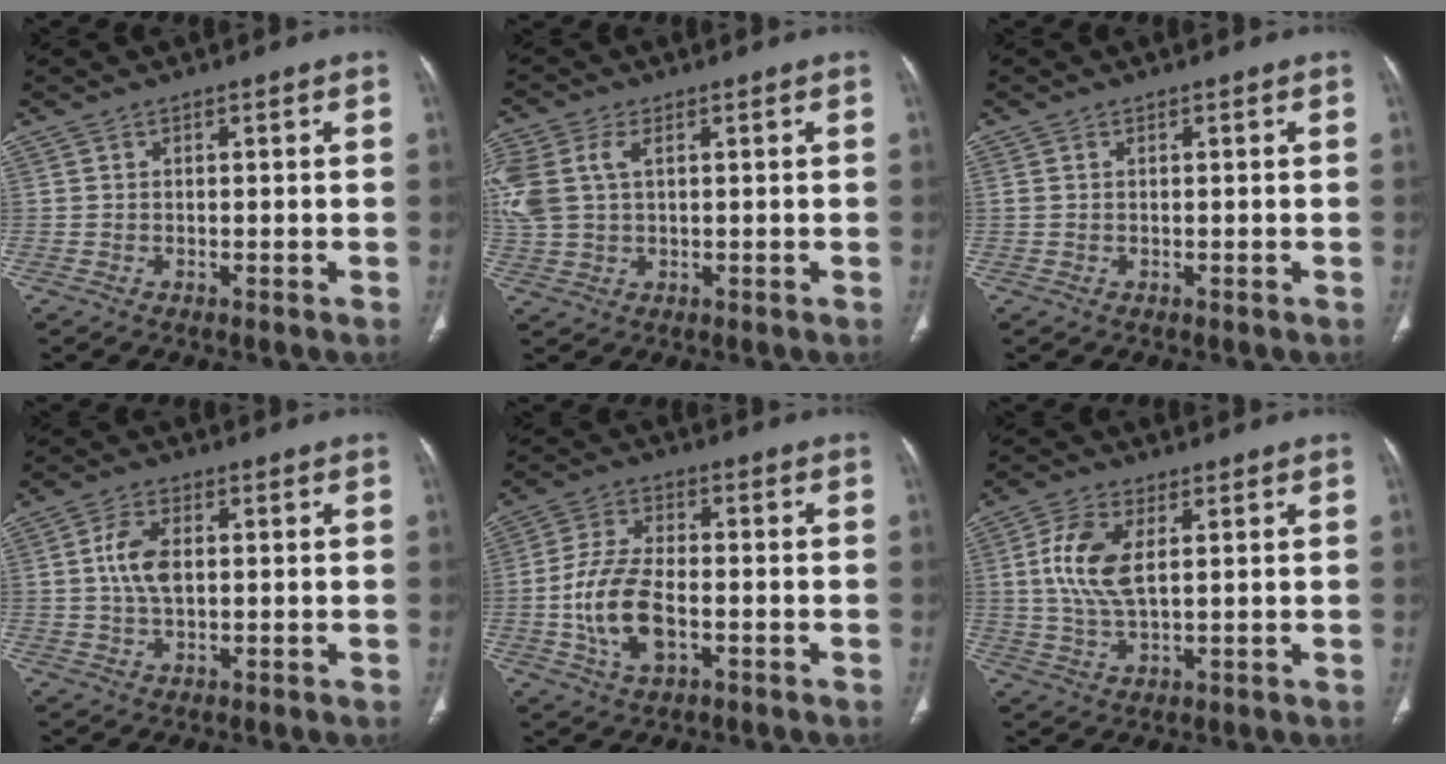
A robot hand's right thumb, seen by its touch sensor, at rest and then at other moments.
{"total": 10.9, "force": [2.7, 6.9, 8.0], "torque": [-0.227, 0.017, 0.058]}
{"total": 0.6, "force": [0.1, 0.4, 0.4], "torque": [-0.013, 0.006, 0.005]}
{"total": 5.9, "force": [0.6, 3.3, 4.8], "torque": [-0.097, 0.003, 0.008]}
{"total": 11.0, "force": [-2.5, 5.8, 9.0], "torque": [-0.179, 0.011, -0.047]}
{"total": 8.9, "force": [1.9, 4.3, 7.5], "torque": [-0.163, -0.003, 0.037]}